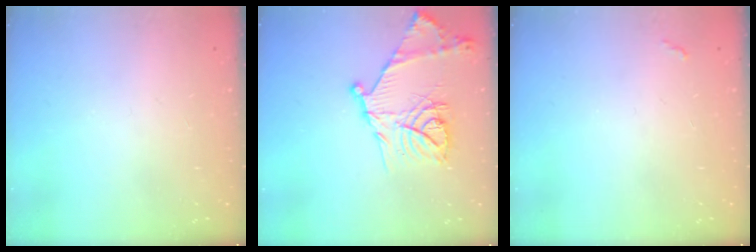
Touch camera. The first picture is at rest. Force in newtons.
{"total": 19.6, "press": 19.6, "slide": 1.5}
{"total": 2.8, "press": 2.8, "slide": 0.4}